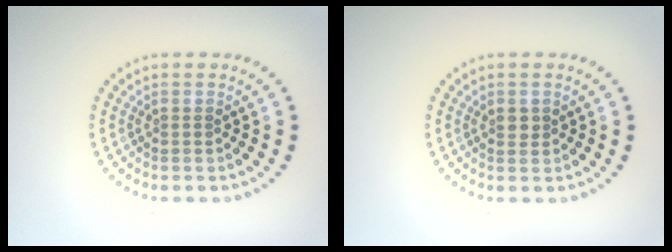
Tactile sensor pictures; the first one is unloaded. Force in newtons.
{"total": 1.1, "press": 1.0, "slide": 0.4}